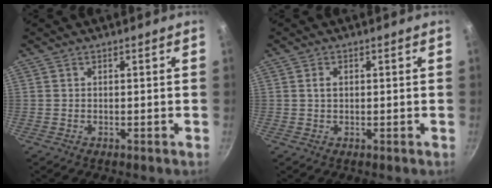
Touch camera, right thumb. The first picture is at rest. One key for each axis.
{"total": 1.4, "fx": 0.3, "fy": 1.0, "fz": 1.0, "tx": -0.016, "ty": 0.003, "tz": 0.005}